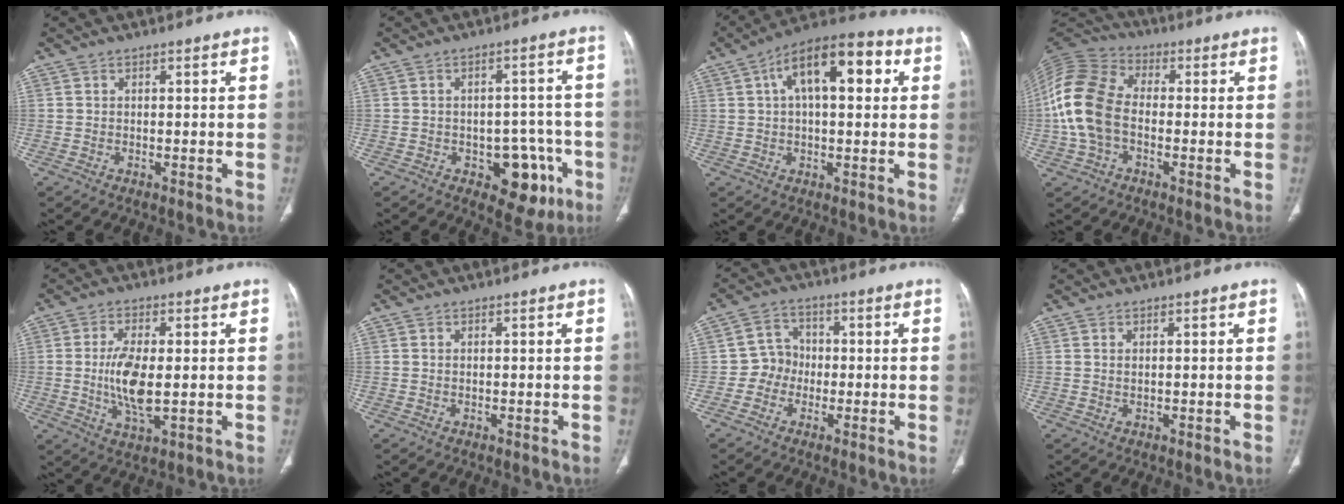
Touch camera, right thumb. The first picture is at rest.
{"total": 10.1, "force": [-4.2, 6.3, 6.7], "torque": [-0.042, 0.028, -0.045]}
{"total": 15.8, "force": [4.6, 7.3, 13.3], "torque": [-0.185, 0.029, 0.063]}
{"total": 14.6, "force": [-1.5, 9.8, 10.7], "torque": [-0.234, 0.033, -0.036]}
{"total": 9.2, "force": [-0.2, 3.8, 8.4], "torque": [-0.169, -0.013, -0.001]}
{"total": 0.0}
{"total": 5.4, "force": [-1.2, 5.0, 1.5], "torque": [0.004, 0.015, -0.033]}
{"total": 0.7, "force": [0.3, 0.3, 0.5], "torque": [-0.010, -0.001, 0.008]}